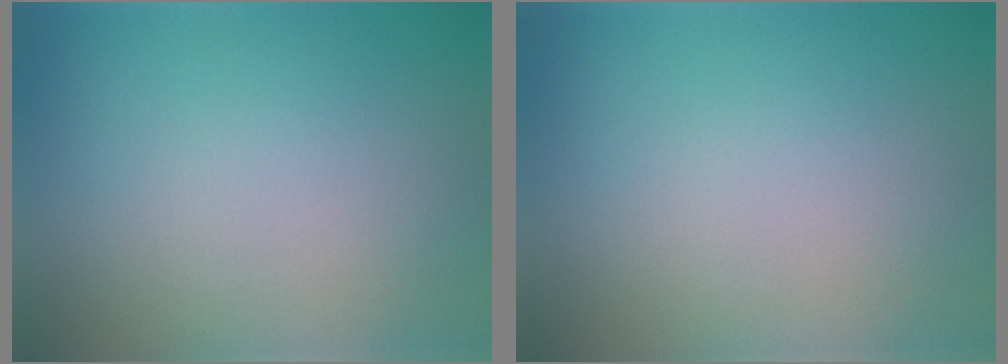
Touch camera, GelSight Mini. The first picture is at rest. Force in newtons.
{"total": 0.0}